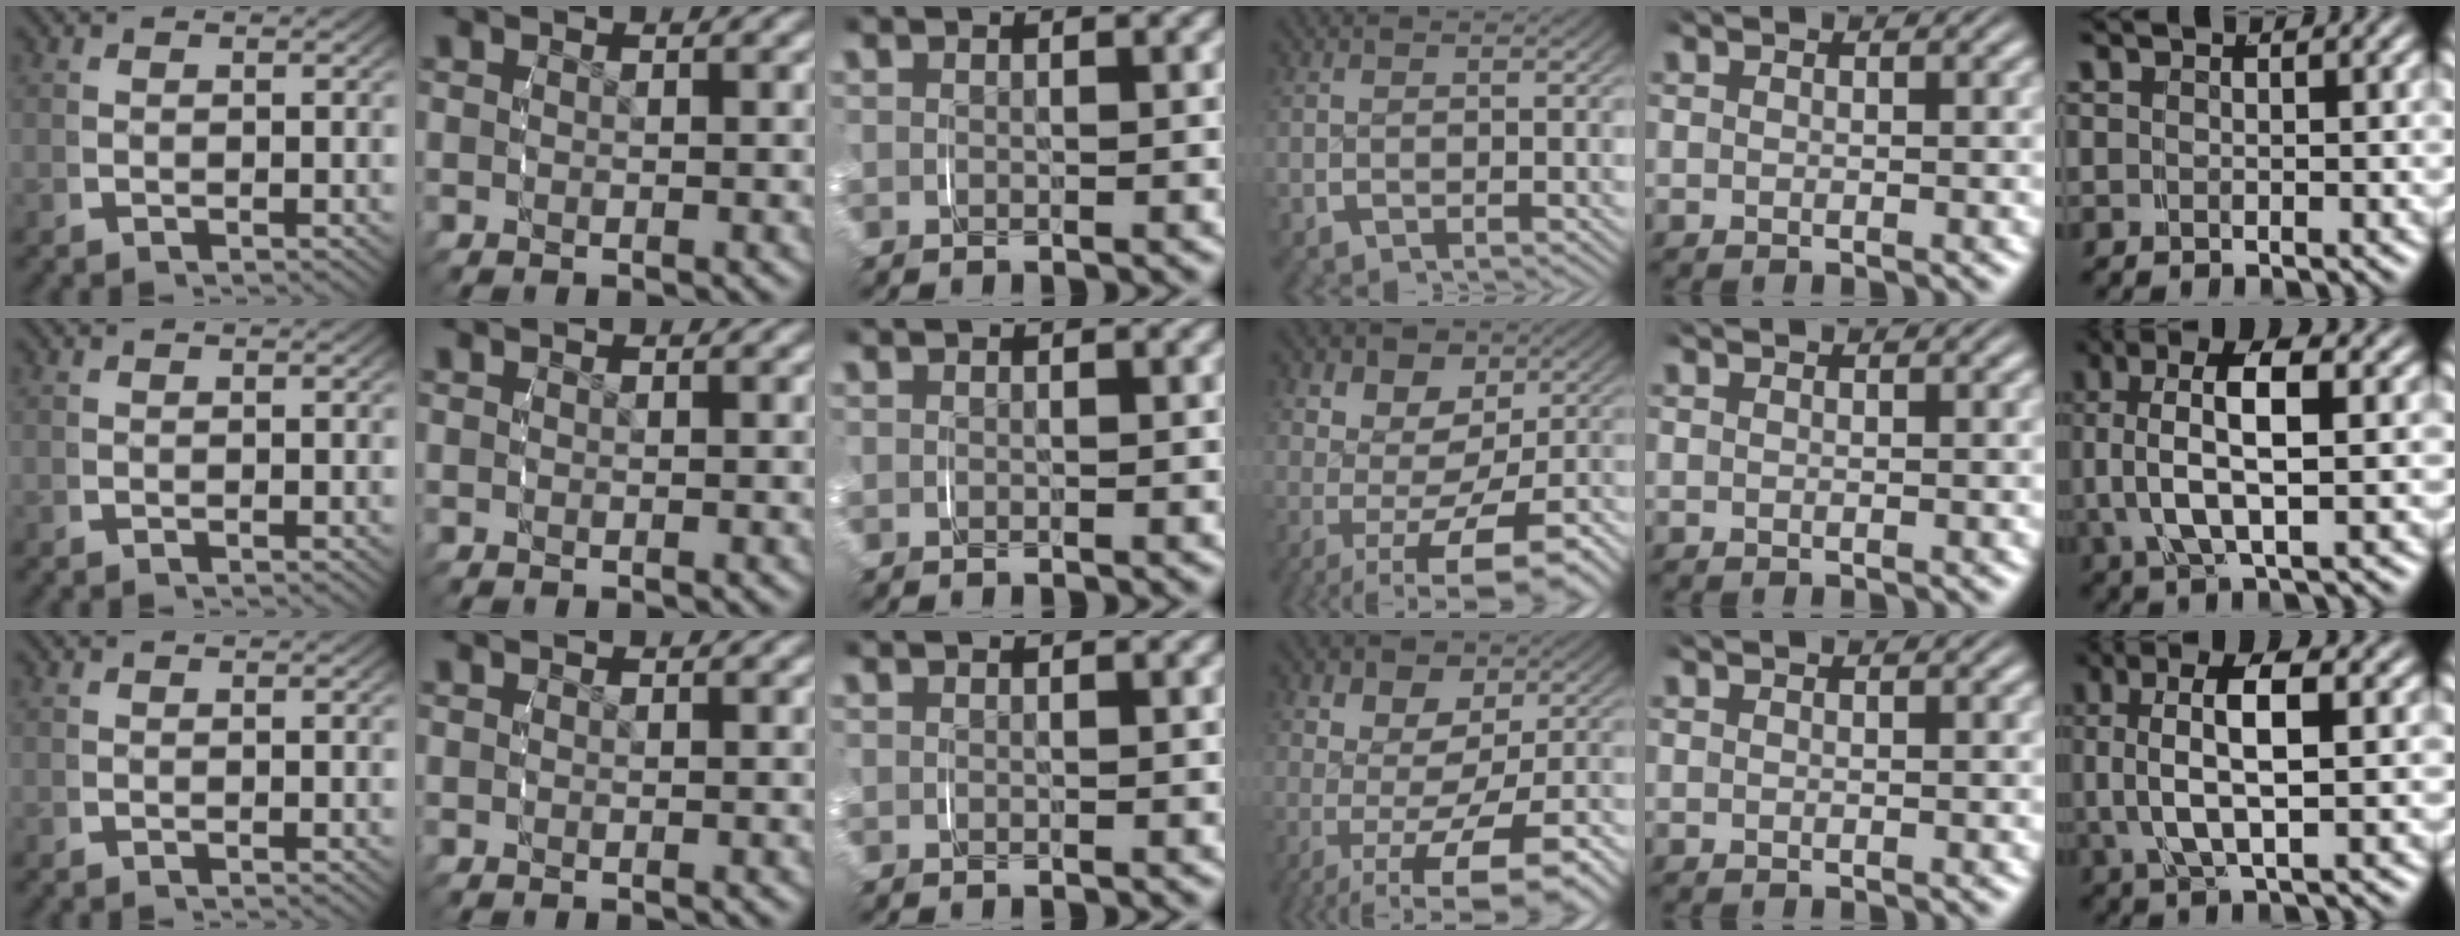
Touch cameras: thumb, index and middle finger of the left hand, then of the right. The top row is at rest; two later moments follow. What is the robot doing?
{"motion": "grasp_and_lifting", "object": "shirt"}